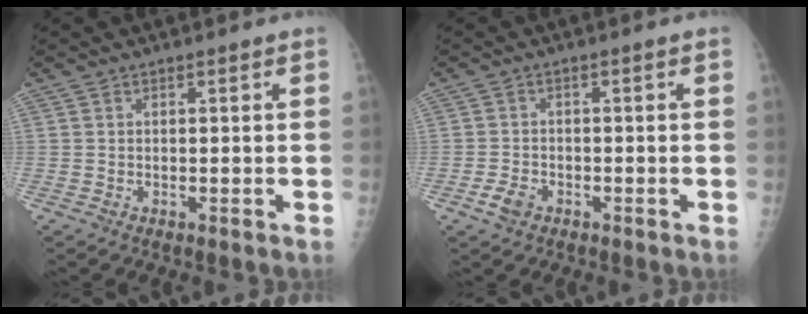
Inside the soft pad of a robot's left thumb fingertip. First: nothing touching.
{"total": 2.8, "force": [-1.6, 1.7, 1.6], "torque": [-0.032, 0.008, -0.026]}